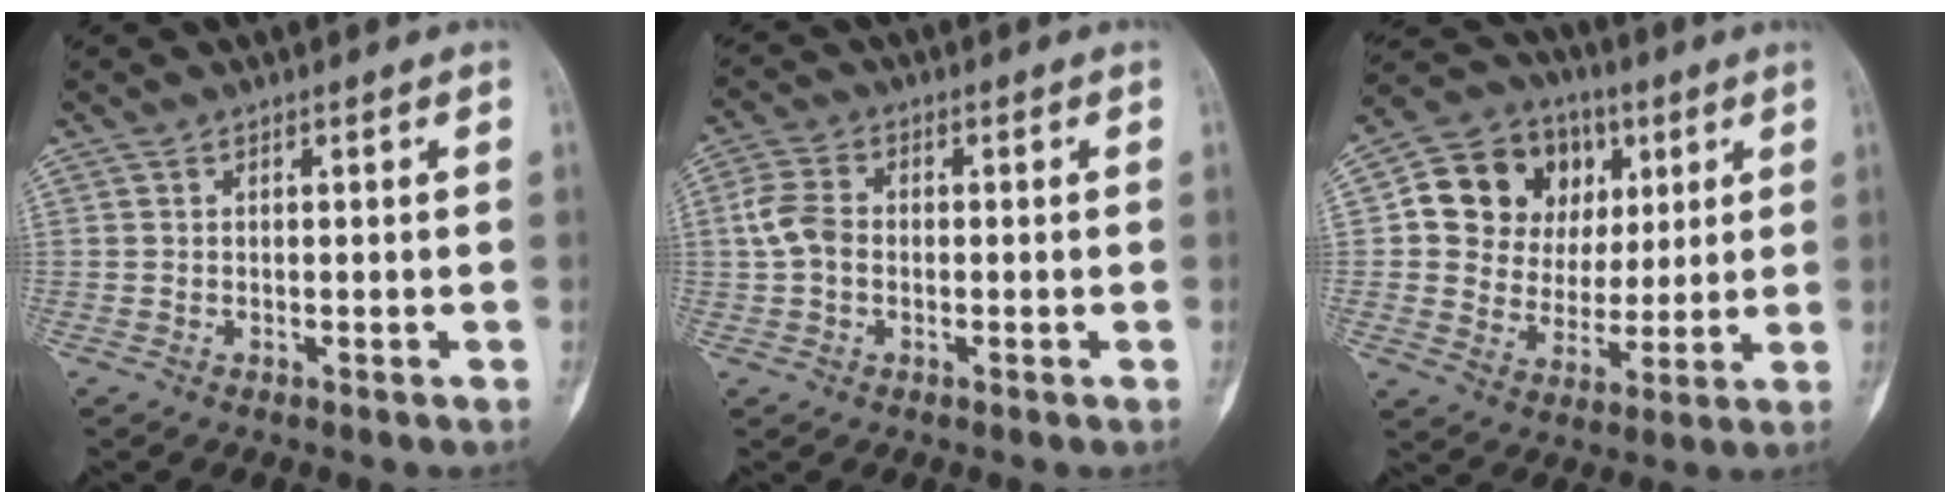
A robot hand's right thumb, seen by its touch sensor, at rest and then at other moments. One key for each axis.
{"total": 5.4, "fx": -0.3, "fy": 4.0, "fz": 3.7, "tx": -0.075, "ty": 0.014, "tz": -0.013}
{"total": 16.6, "fx": 4.7, "fy": 14.0, "fz": 7.6, "tx": -0.085, "ty": 0.014, "tz": 0.086}